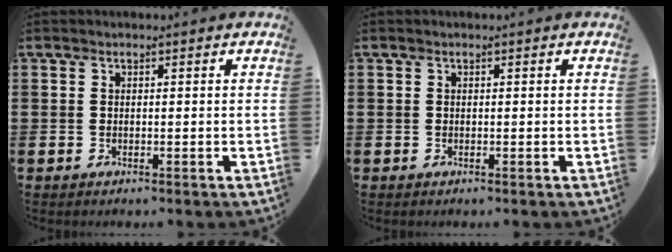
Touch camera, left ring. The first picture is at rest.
{"total": 0.0}